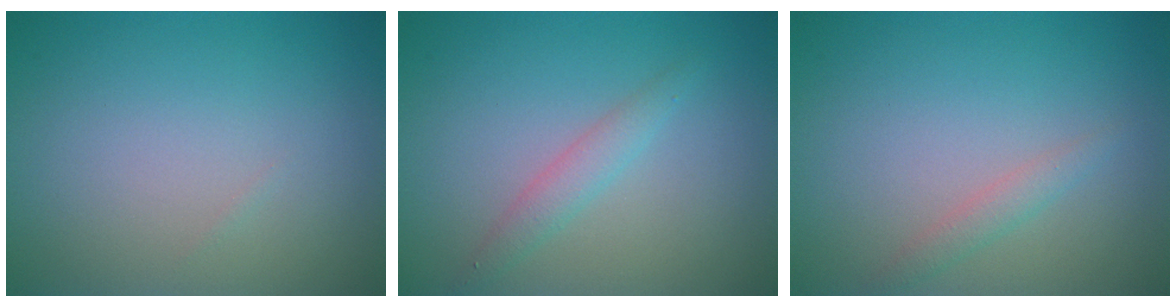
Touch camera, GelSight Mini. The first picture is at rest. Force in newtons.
{"total": 1.7, "press": 1.7, "slide": 0.1}
{"total": 1.3, "press": 1.3, "slide": 0.1}